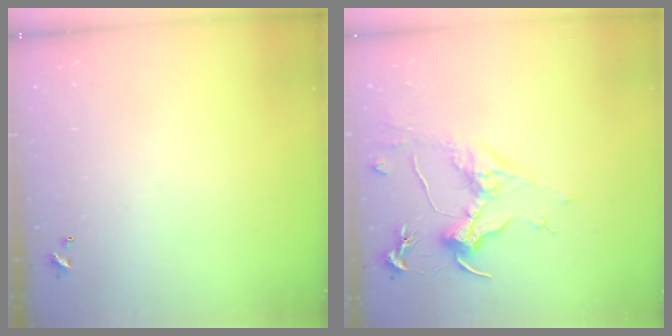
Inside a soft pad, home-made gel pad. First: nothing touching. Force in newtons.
{"total": 1.6, "press": 1.4, "slide": 0.8}